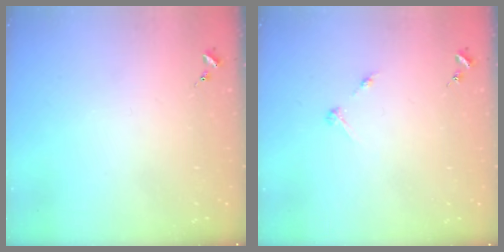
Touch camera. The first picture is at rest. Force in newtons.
{"total": 2.8, "press": 2.8, "slide": 0.3}